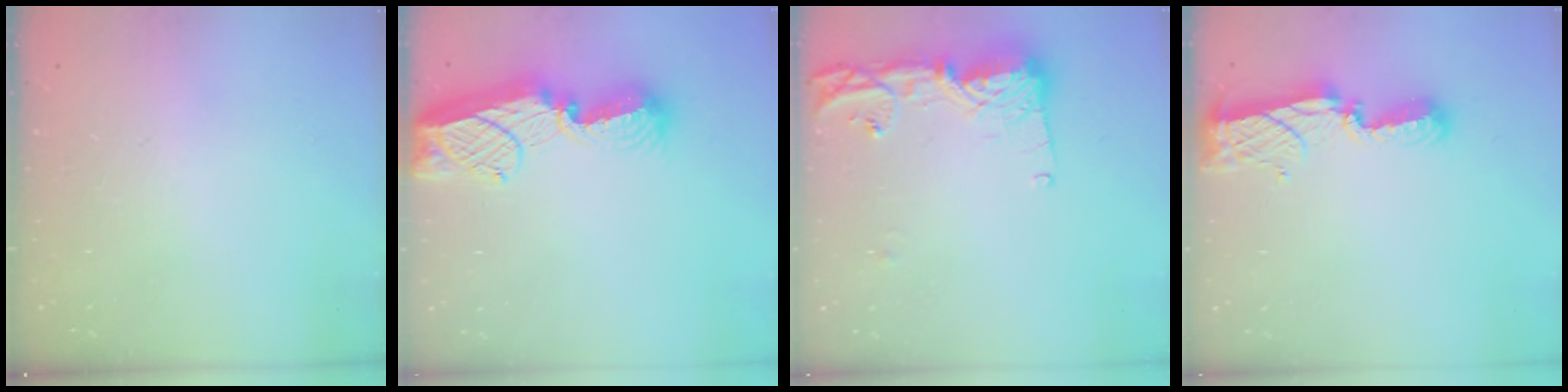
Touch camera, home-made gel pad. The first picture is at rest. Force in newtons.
{"total": 14.7, "press": 14.7, "slide": 1.1}
{"total": 14.0, "press": 13.9, "slide": 1.3}
{"total": 8.7, "press": 8.7, "slide": 0.7}